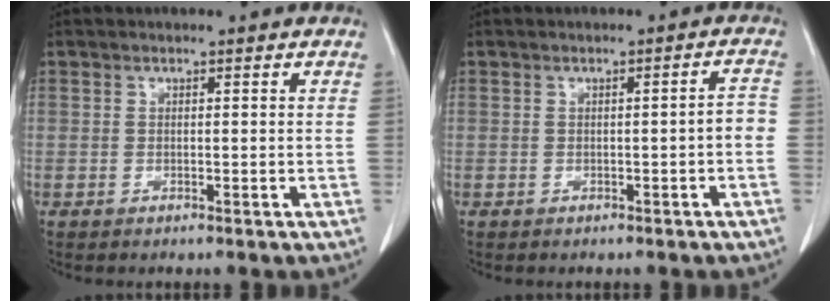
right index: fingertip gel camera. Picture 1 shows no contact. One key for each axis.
{"total": 2.3, "fx": -0.7, "fy": 0.2, "fz": 2.2, "tx": -0.025, "ty": 0.005, "tz": -0.012}